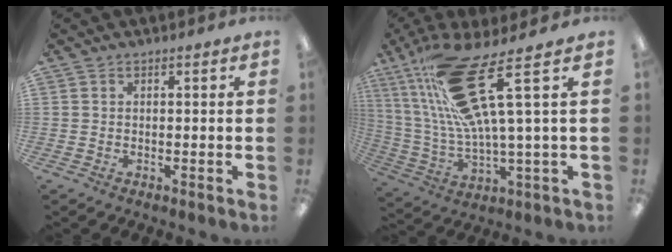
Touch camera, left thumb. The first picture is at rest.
{"total": 22.0, "force": [9.9, 5.0, 19.0], "torque": [-0.377, -0.033, 0.159]}